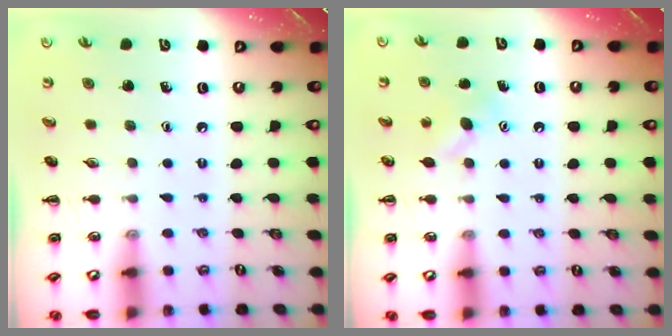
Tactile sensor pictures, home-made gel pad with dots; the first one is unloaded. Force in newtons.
{"total": 5.1, "press": 4.9, "slide": 1.4}